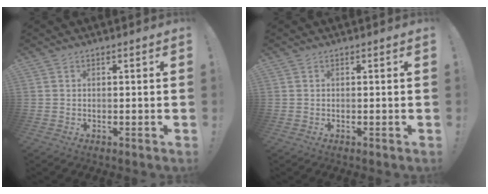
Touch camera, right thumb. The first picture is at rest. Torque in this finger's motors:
{"motor_torque": [0.00, 0.00, 0.00, 0.00, 0.05]}